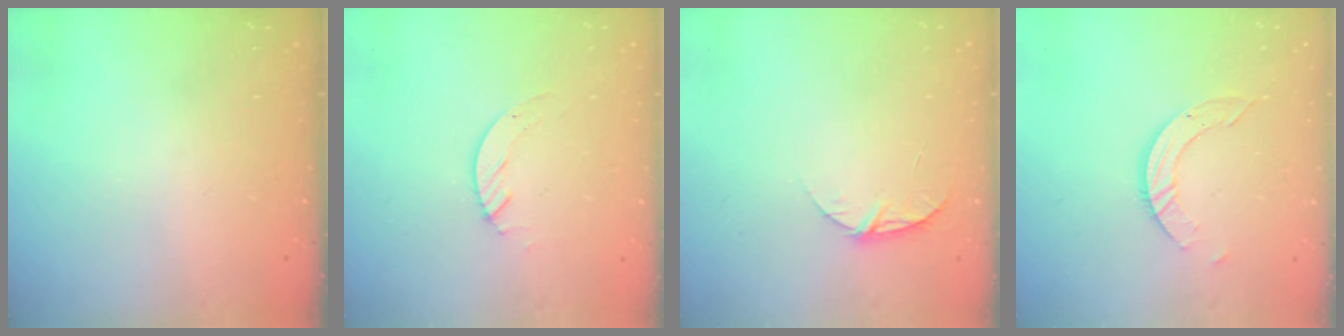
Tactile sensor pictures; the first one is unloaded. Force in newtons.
{"total": 2.7, "press": 2.7, "slide": 0.2}
{"total": 6.1, "press": 6.1, "slide": 0.7}
{"total": 5.8, "press": 5.8, "slide": 0.1}